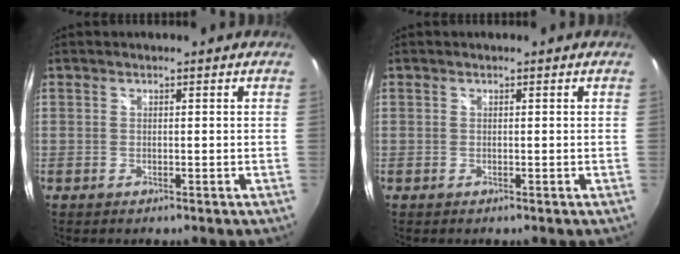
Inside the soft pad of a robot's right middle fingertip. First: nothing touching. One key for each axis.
{"total": 0.0}